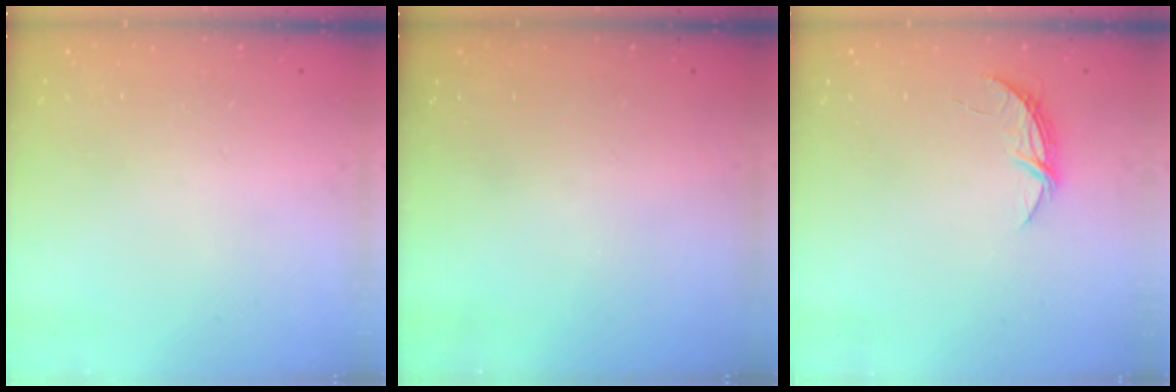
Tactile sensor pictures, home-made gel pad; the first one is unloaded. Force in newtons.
{"total": 0.0}
{"total": 5.0, "press": 5.0, "slide": 0.4}